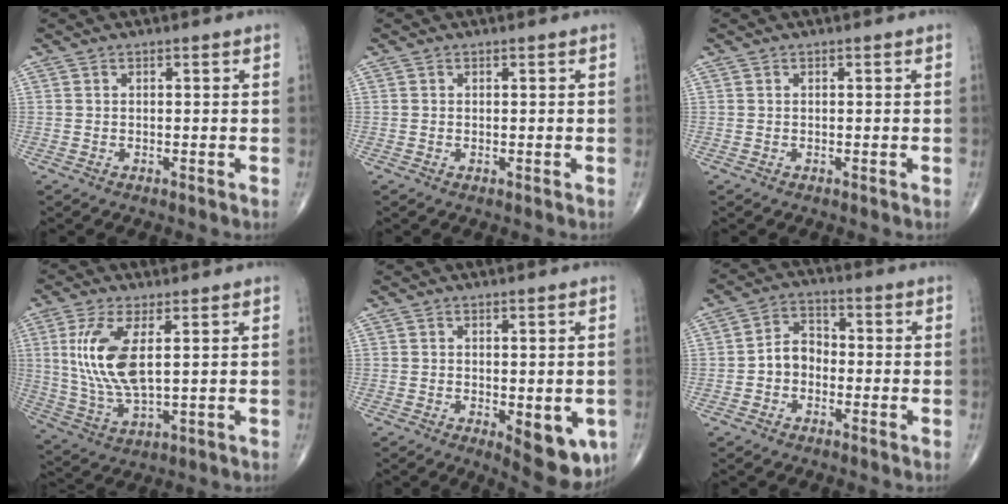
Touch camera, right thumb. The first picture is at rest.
{"total": 0.0}
{"total": 0.0}
{"total": 12.0, "force": [2.6, 4.6, 10.8], "torque": [-0.236, -0.015, 0.060]}
{"total": 9.3, "force": [-2.7, 4.0, 7.9], "torque": [-0.079, -0.012, -0.026]}
{"total": 5.6, "force": [-1.4, 4.4, 3.2], "torque": [-0.037, 0.026, -0.037]}